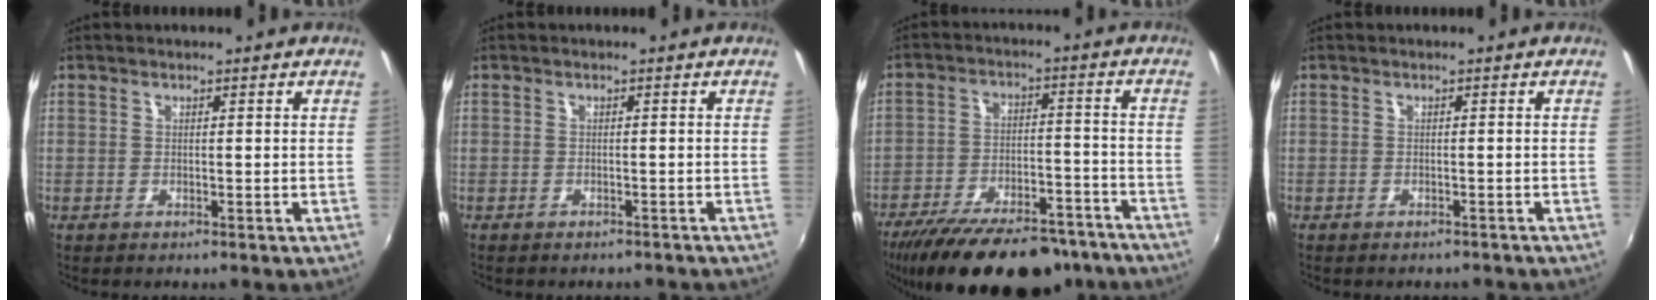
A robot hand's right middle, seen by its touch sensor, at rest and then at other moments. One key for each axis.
{"total": 2.7, "fx": -2.4, "fy": 0.8, "fz": 0.9, "tx": -0.015, "ty": -0.009, "tz": -0.029}
{"total": 24.9, "fx": -20.3, "fy": 8.2, "fz": 11.8, "tx": -0.220, "ty": -0.018, "tz": -0.283}
{"total": 2.4, "fx": -2.2, "fy": 0.7, "fz": 0.8, "tx": -0.014, "ty": -0.009, "tz": -0.026}